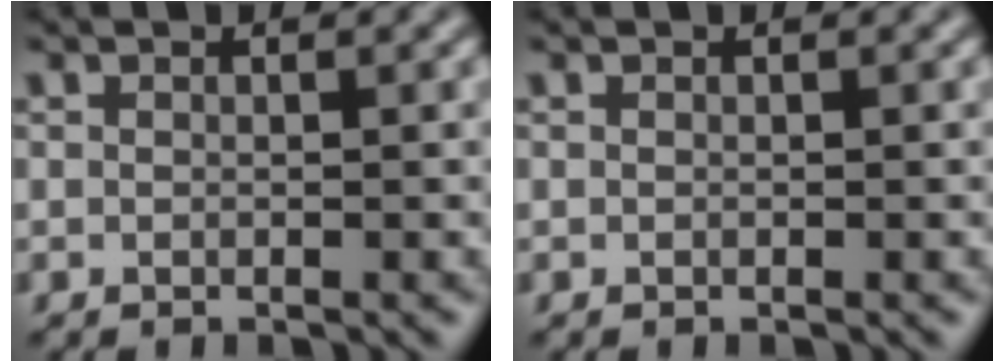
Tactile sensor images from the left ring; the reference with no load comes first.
{"total": 0.0}